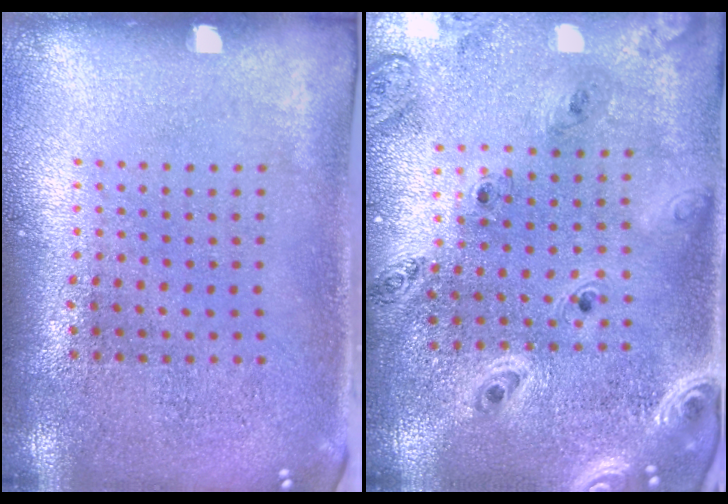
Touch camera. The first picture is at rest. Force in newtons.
{"total": 1.6, "press": 1.6, "slide": 0.3}